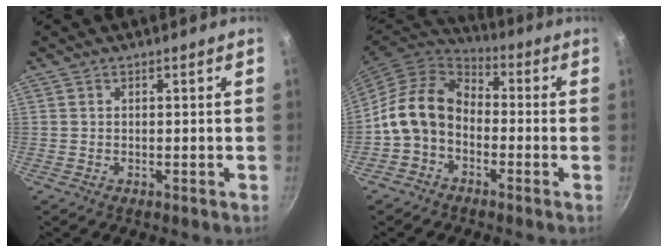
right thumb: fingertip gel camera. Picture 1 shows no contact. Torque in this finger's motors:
{"motor_torque": [0.03, 0.68, 0.84, -1.00, 0.18]}